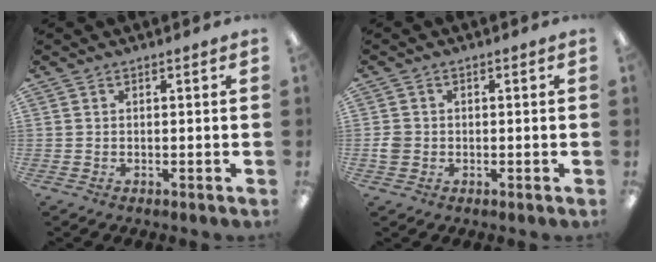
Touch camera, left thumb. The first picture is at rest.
{"total": 2.4, "force": [-0.5, 2.2, 1.0], "torque": [-0.016, 0.003, -0.009]}